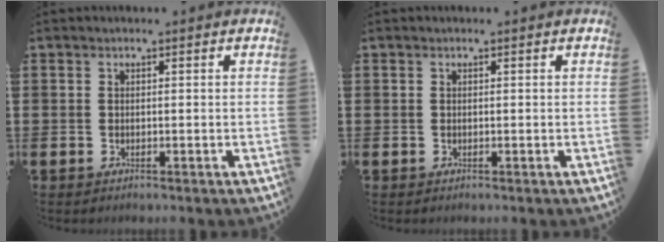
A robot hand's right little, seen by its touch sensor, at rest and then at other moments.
{"total": 0.0}